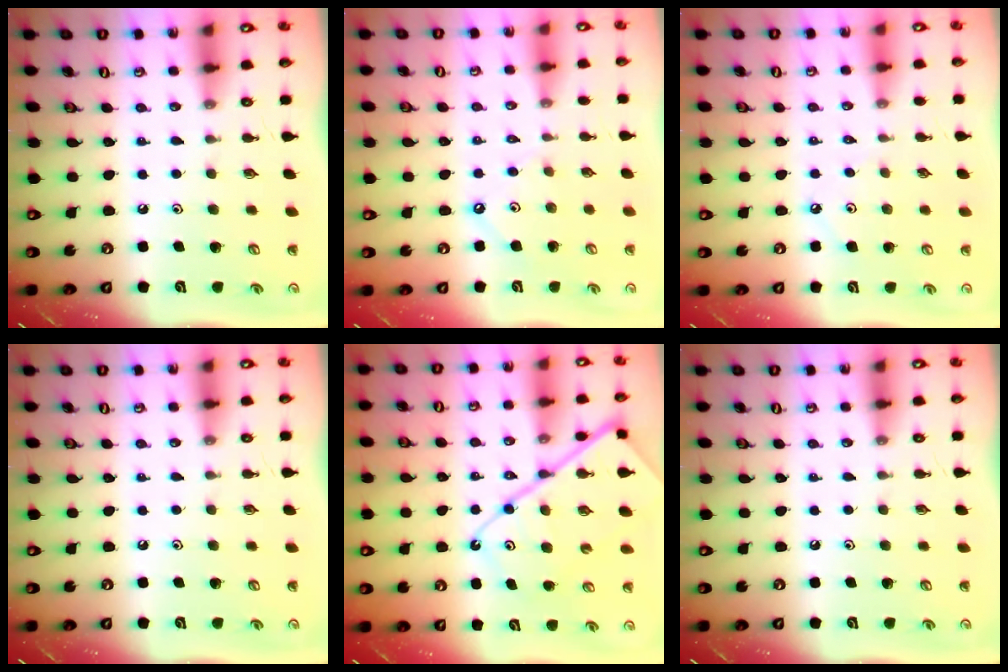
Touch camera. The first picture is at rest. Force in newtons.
{"total": 2.1, "press": 2.1, "slide": 0.3}
{"total": 2.8, "press": 2.7, "slide": 0.5}
{"total": 0.0}
{"total": 14.7, "press": 14.6, "slide": 1.7}
{"total": 0.0}